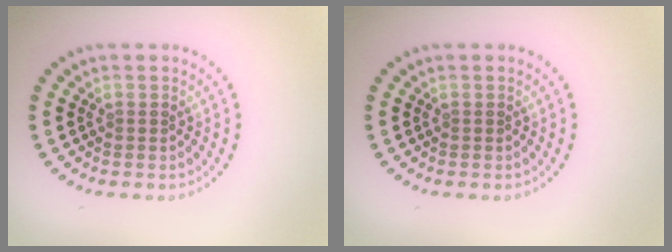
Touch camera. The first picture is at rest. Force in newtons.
{"total": 0.0}